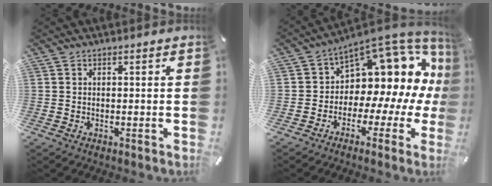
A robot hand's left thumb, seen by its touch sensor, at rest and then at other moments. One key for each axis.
{"total": 11.2, "fx": 6.0, "fy": 7.8, "fz": 5.3, "tx": -0.070, "ty": -0.087, "tz": 0.100}